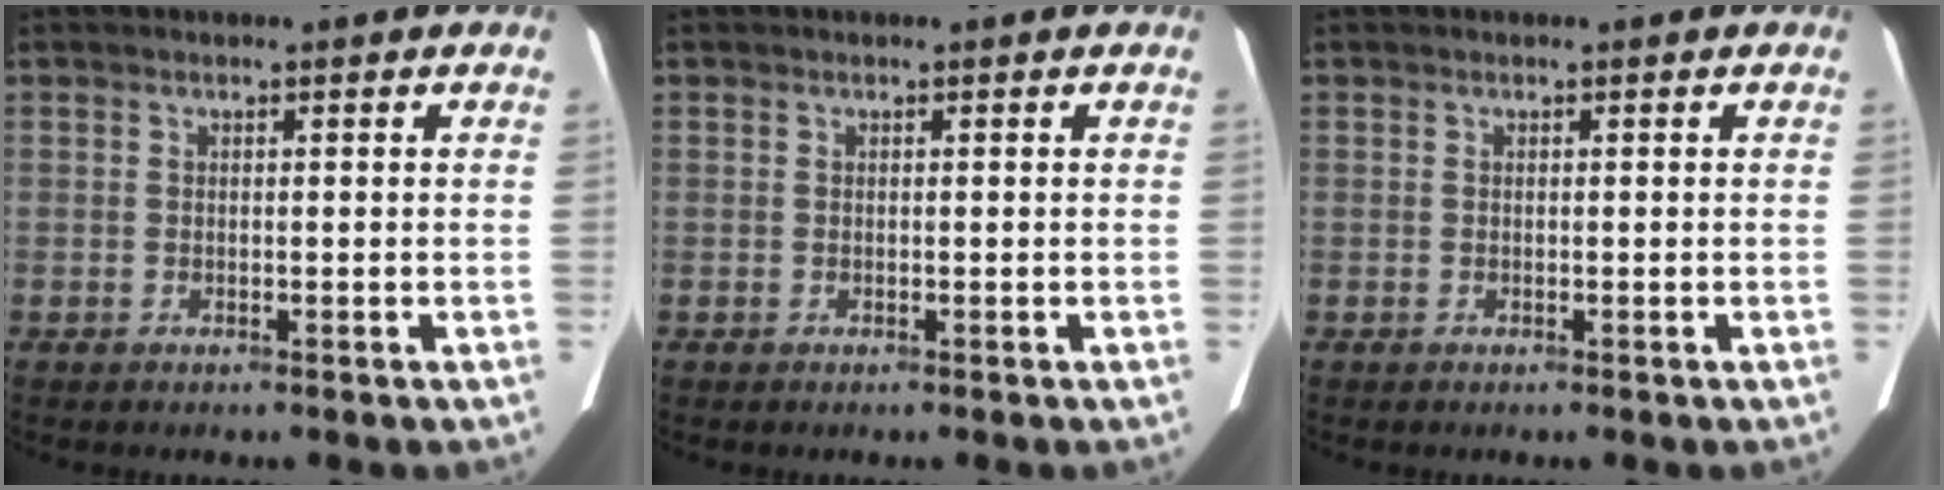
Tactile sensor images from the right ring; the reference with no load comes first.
{"total": 0.0}
{"total": 0.0}